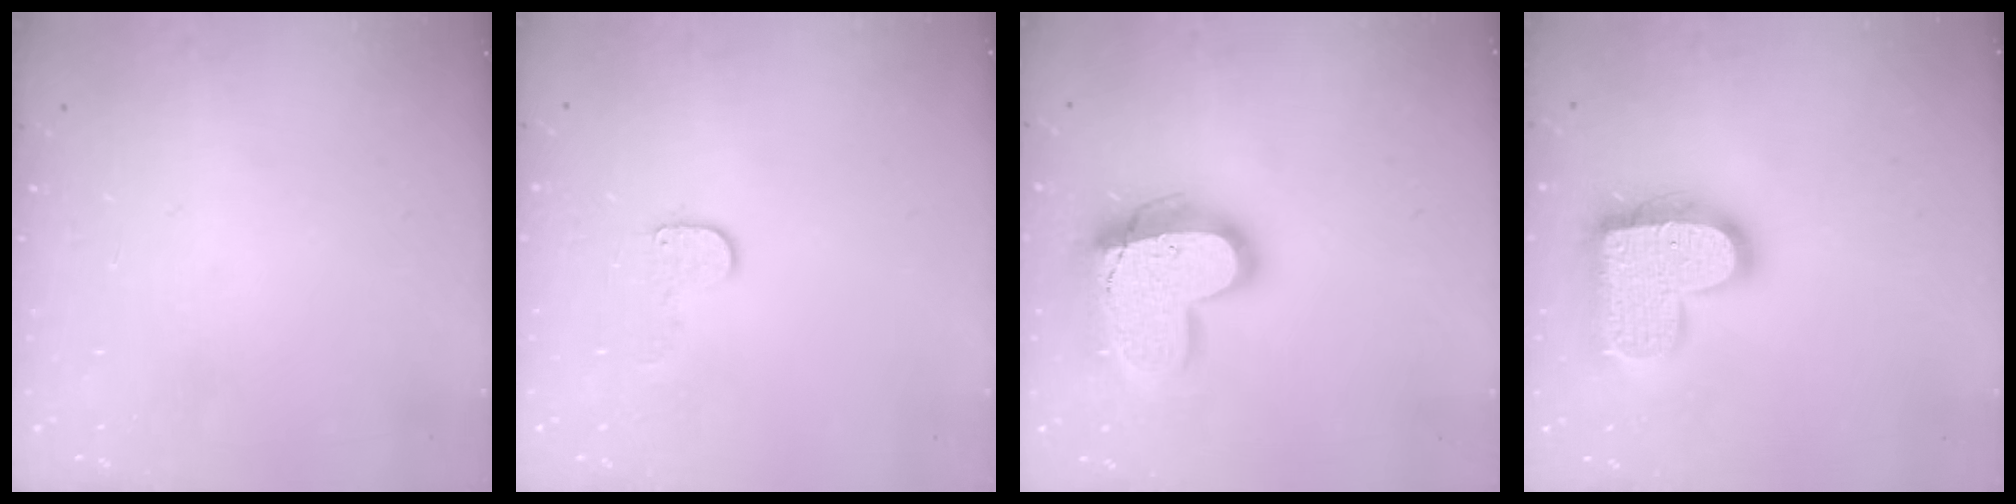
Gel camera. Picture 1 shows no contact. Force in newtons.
{"total": 5.5, "press": 5.5, "slide": 0.5}
{"total": 19.3, "press": 19.2, "slide": 2.0}
{"total": 18.1, "press": 18.1, "slide": 1.1}